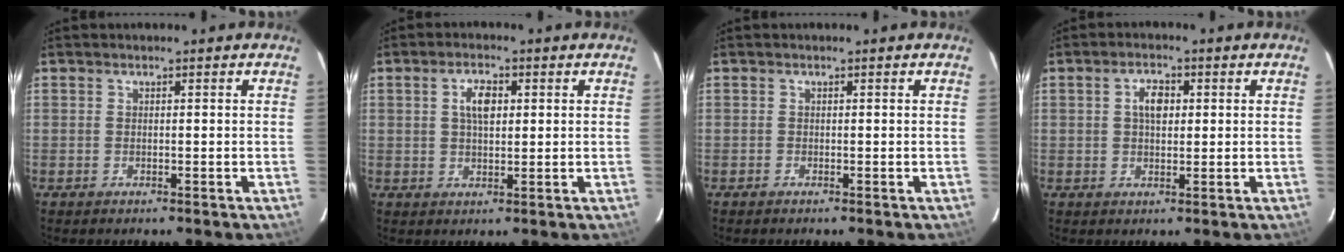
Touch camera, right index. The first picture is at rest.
{"total": 4.4, "force": [1.1, 2.1, 3.6], "torque": [-0.065, 0.009, 0.022]}
{"total": 0.0}
{"total": 3.9, "force": [0.8, 2.3, 3.0], "torque": [-0.052, 0.011, 0.015]}